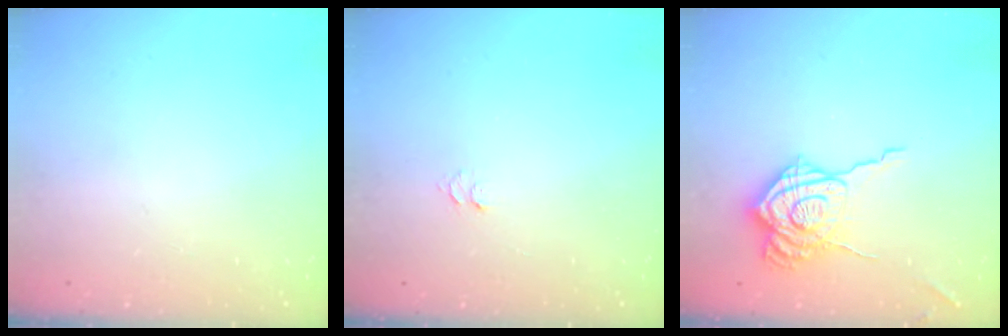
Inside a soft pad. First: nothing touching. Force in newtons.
{"total": 3.6, "press": 3.6, "slide": 0.4}
{"total": 16.3, "press": 16.3, "slide": 1.1}